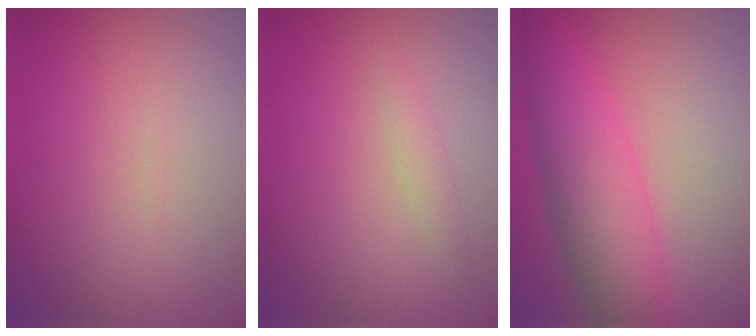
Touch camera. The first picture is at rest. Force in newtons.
{"total": 1.2, "press": 1.2, "slide": 0.0}
{"total": 6.5, "press": 6.5, "slide": 0.1}